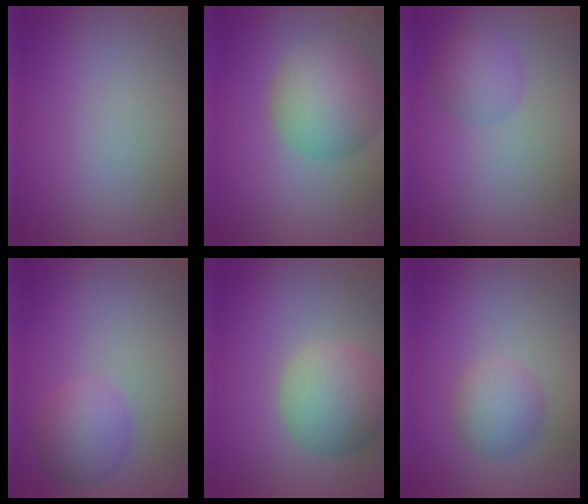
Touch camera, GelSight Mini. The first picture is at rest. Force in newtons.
{"total": 6.5, "press": 6.5, "slide": 0.2}
{"total": 2.8, "press": 2.8, "slide": 0.1}
{"total": 3.4, "press": 3.4, "slide": 0.1}
{"total": 5.5, "press": 5.5, "slide": 0.3}
{"total": 2.9, "press": 2.9, "slide": 0.0}